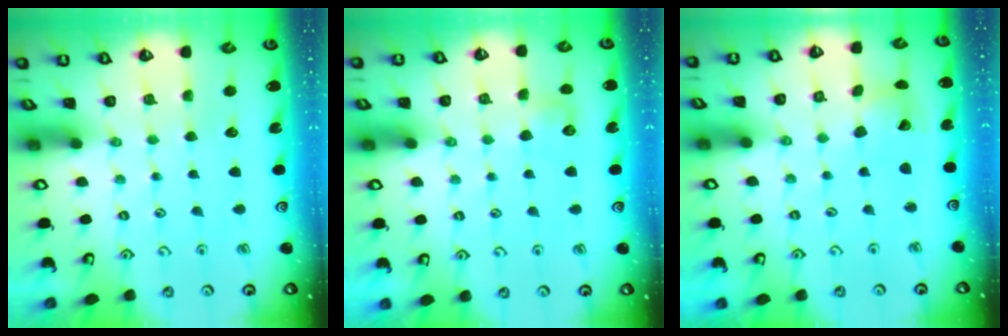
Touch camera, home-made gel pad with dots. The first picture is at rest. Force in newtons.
{"total": 7.0, "press": 7.0, "slide": 0.7}
{"total": 8.7, "press": 8.7, "slide": 1.0}